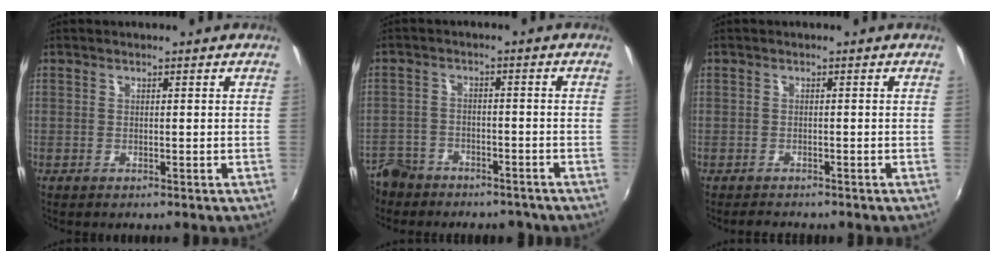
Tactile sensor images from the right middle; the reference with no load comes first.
{"total": 11.6, "force": [-8.4, 7.4, 3.0], "torque": [-0.099, 0.014, -0.131]}
{"total": 1.9, "force": [-1.6, 0.9, 0.1], "torque": [-0.009, 0.000, -0.030]}